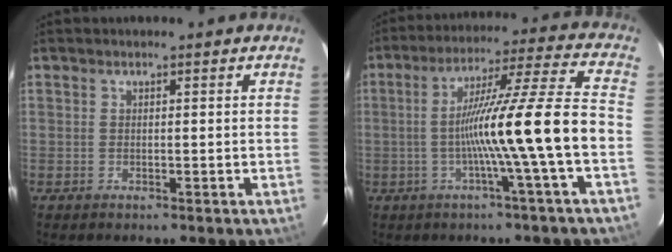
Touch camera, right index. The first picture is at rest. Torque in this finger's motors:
{"motor_torque": [2.04, -0.09, 1.01, 0.21]}